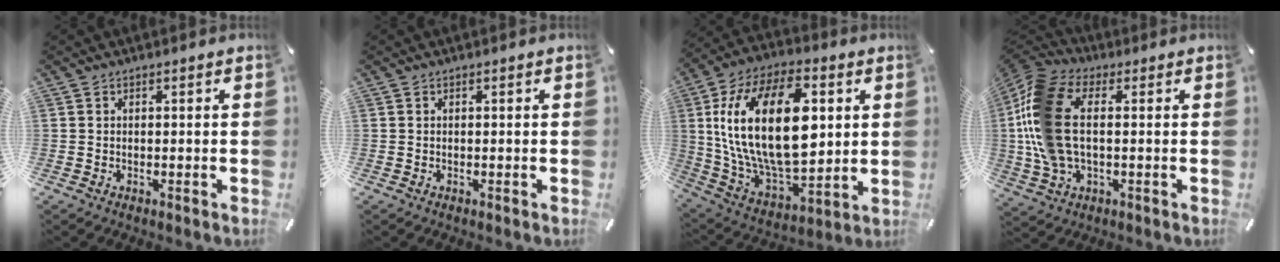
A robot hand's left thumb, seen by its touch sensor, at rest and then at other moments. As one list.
[{"total": 0.0}, {"total": 28.6, "force": [4.5, 16.3, 23.1], "torque": [-0.453, -0.007, 0.078]}, {"total": 16.3, "force": [0.8, 9.8, 13.0], "torque": [-0.297, 0.000, 0.016]}]